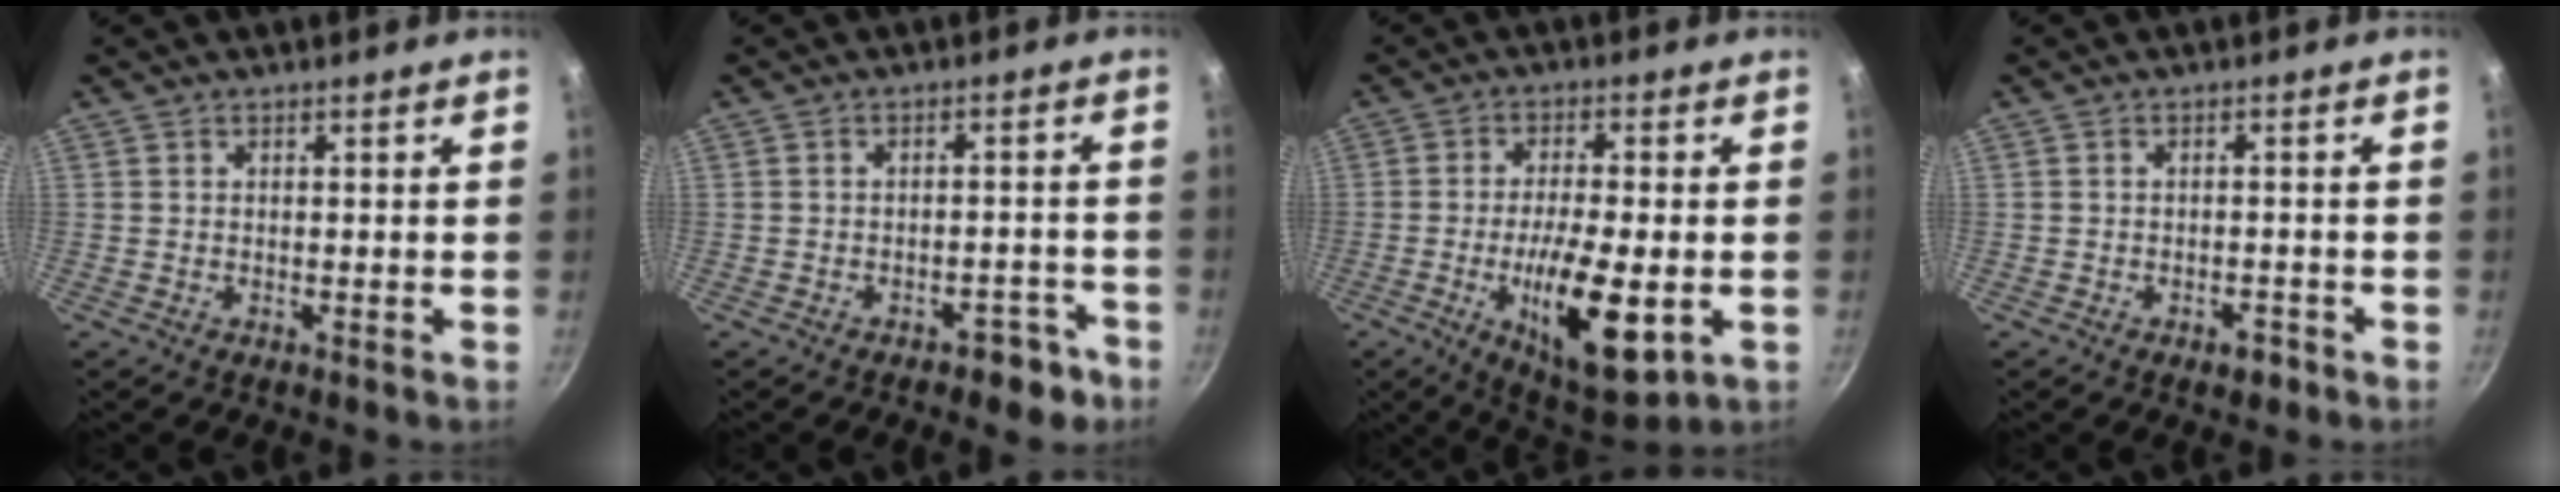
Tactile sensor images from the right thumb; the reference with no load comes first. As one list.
[{"total": 5.0, "force": [-3.2, 2.7, 2.7], "torque": [-0.009, 0.039, -0.024]}, {"total": 15.3, "force": [-3.8, 5.1, 13.9], "torque": [-0.229, 0.005, -0.056]}, {"total": 2.6, "force": [-1.6, 1.4, 1.5], "torque": [-0.015, 0.016, -0.016]}]